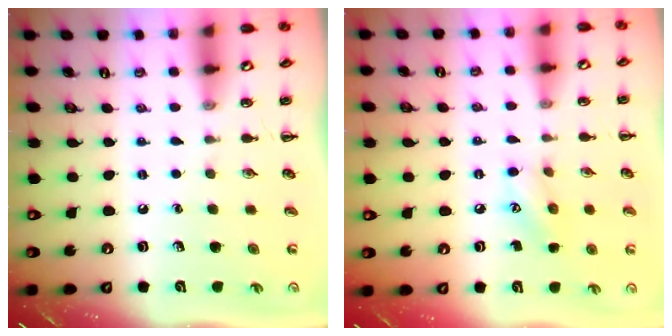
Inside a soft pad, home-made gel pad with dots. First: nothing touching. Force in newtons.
{"total": 8.7, "press": 8.7, "slide": 1.0}